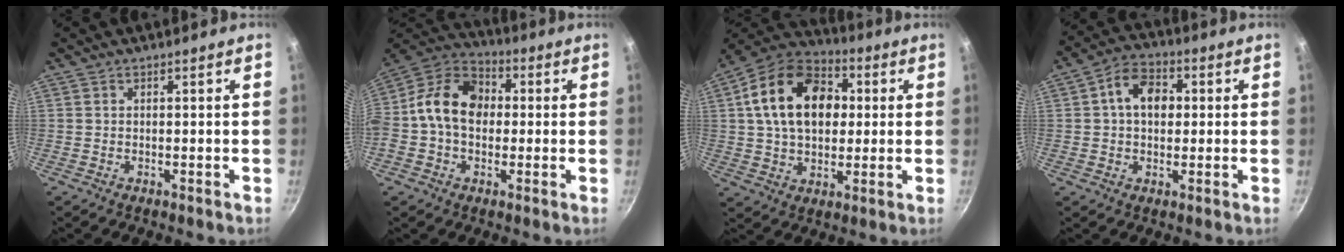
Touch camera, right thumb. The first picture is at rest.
{"total": 14.6, "force": [0.2, 11.0, 9.6], "torque": [-0.131, 0.036, -0.021]}
{"total": 19.1, "force": [3.4, 13.2, 13.3], "torque": [-0.194, 0.021, 0.043]}
{"total": 8.7, "force": [1.2, 6.3, 5.9], "torque": [-0.071, 0.017, 0.007]}